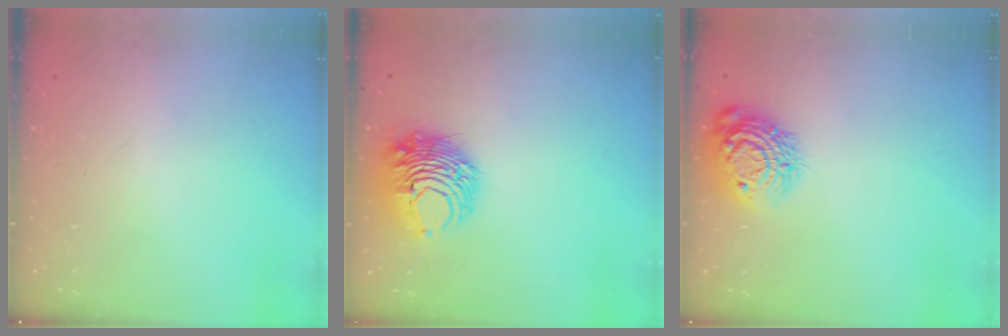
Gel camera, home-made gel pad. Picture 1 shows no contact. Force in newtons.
{"total": 11.2, "press": 11.2, "slide": 0.7}
{"total": 13.7, "press": 13.7, "slide": 1.0}